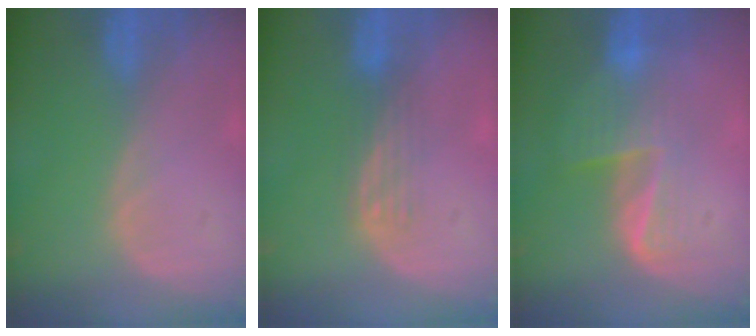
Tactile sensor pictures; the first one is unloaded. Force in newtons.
{"total": 2.9, "press": 2.7, "slide": 1.2}
{"total": 5.8, "press": 5.5, "slide": 2.0}